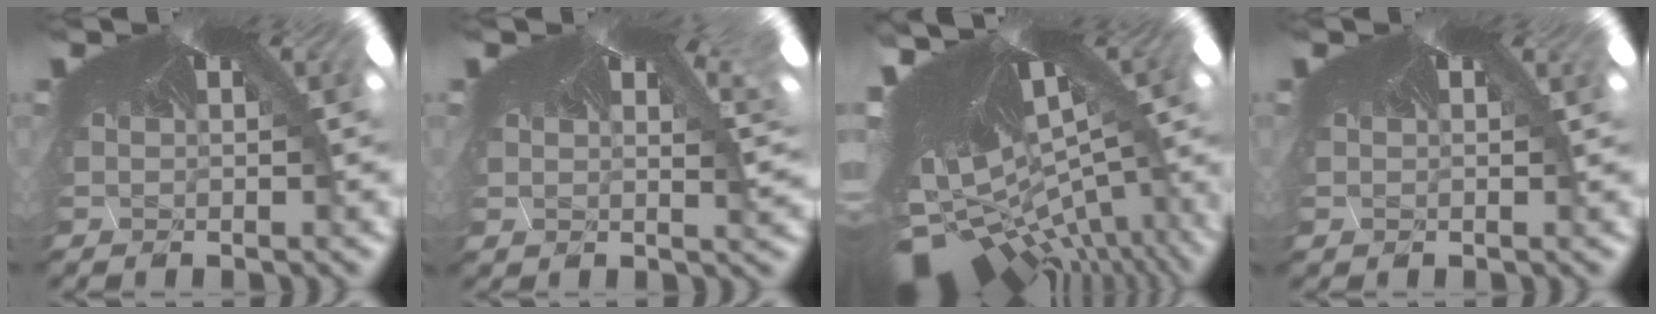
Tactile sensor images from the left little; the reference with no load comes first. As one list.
[{"total": 2.9, "force": [2.3, 1.2, 1.3], "torque": [-0.022, 0.015, 0.035]}, {"total": 7.7, "force": [-7.6, -0.6, 1.2], "torque": [-0.032, -0.101, -0.072]}, {"total": 0.0}]